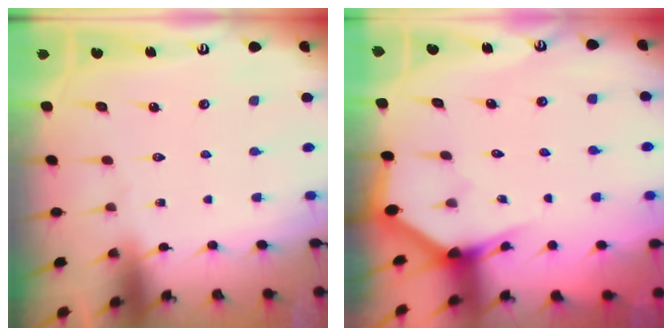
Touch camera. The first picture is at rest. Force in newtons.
{"total": 3.0, "press": 3.0, "slide": 0.1}